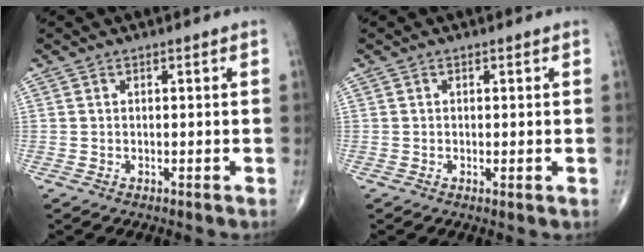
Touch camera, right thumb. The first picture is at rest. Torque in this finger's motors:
{"motor_torque": [-0.19, -0.03, -0.03, -0.14, -0.04]}